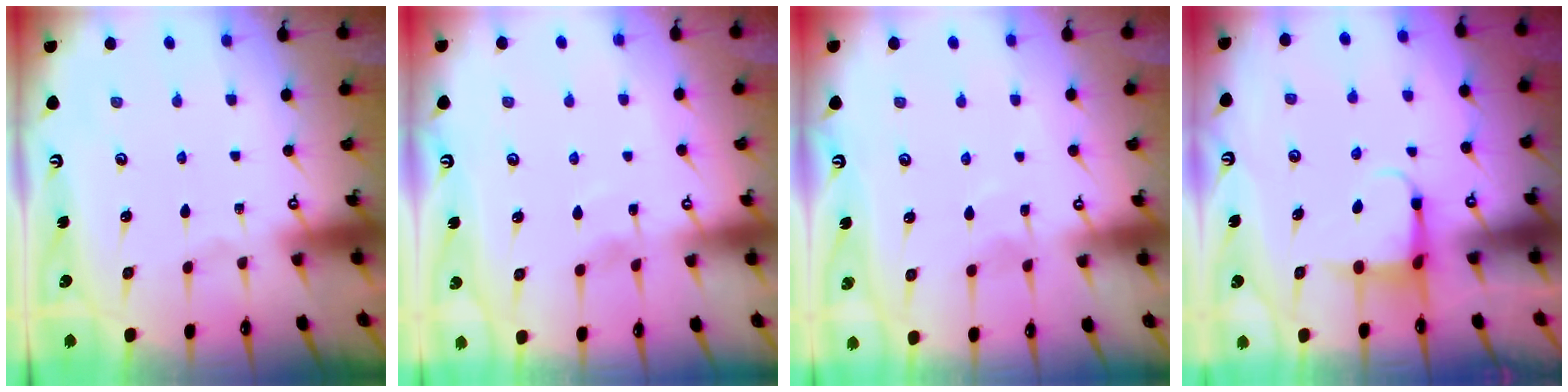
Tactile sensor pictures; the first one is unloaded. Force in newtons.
{"total": 4.4, "press": 4.3, "slide": 0.6}
{"total": 5.2, "press": 5.1, "slide": 0.6}
{"total": 3.9, "press": 3.9, "slide": 0.6}